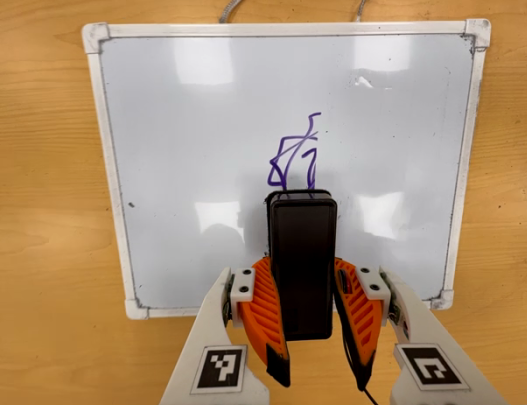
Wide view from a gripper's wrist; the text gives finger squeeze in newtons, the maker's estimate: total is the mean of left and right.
{"total": 11.2, "left": 9.8, "right": 12.5}